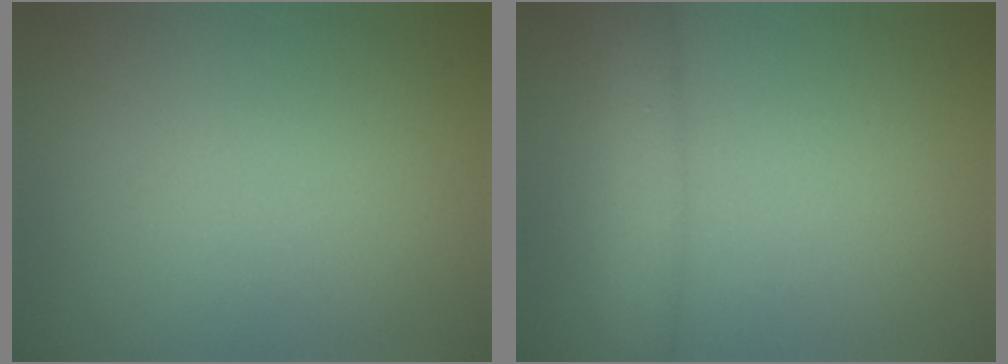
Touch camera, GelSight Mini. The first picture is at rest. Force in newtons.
{"total": 3.0, "press": 3.0, "slide": 0.1}